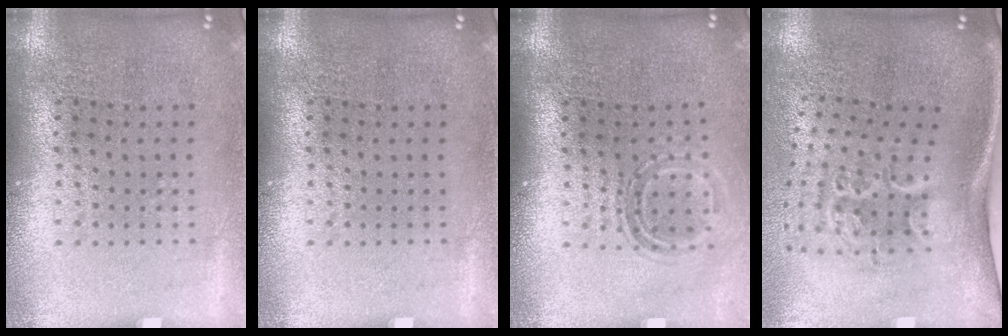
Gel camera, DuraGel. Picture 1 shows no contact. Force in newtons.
{"total": 0.0}
{"total": 1.5, "press": 1.0, "slide": 1.1}
{"total": 2.2, "press": 1.3, "slide": 1.8}